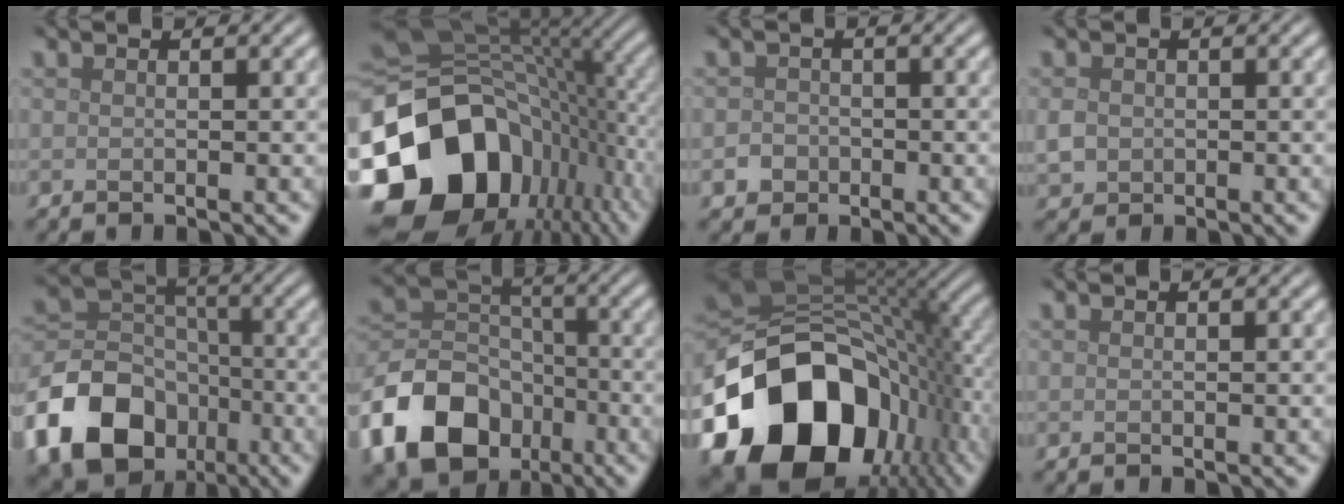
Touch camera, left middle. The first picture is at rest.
{"total": 18.9, "force": [-5.6, 13.7, 11.7], "torque": [-0.274, -0.033, -0.091]}
{"total": 1.5, "force": [-0.7, 1.3, 0.4], "torque": [0.002, 0.000, -0.015]}
{"total": 1.9, "force": [-0.1, 1.7, 0.8], "torque": [-0.020, -0.004, -0.005]}
{"total": 13.8, "force": [-7.0, 10.1, 6.3], "torque": [-0.161, -0.010, -0.134]}
{"total": 11.2, "force": [-5.5, 8.0, 5.5], "torque": [-0.114, -0.002, -0.118]}
{"total": 17.8, "force": [-7.2, 12.4, 10.7], "torque": [-0.205, -0.039, -0.110]}
{"total": 0.0}